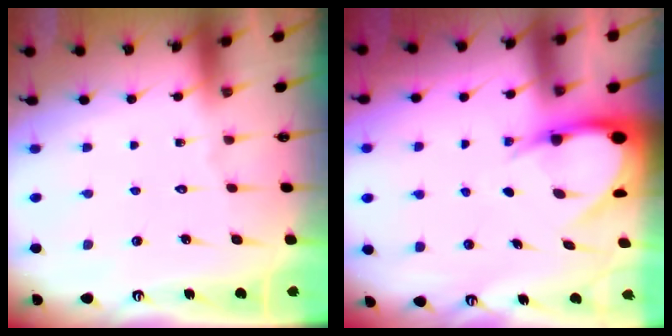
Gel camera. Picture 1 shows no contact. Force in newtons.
{"total": 6.7, "press": 6.6, "slide": 0.8}